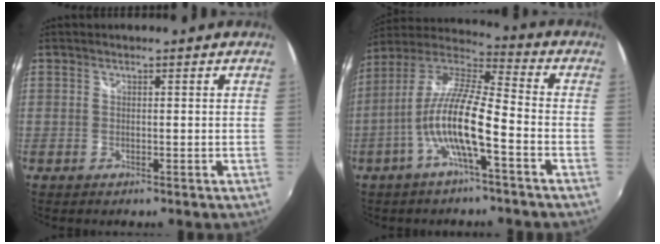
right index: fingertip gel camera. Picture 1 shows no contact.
{"total": 12.9, "force": [-4.5, 1.9, 12.0], "torque": [-0.232, 0.003, -0.088]}